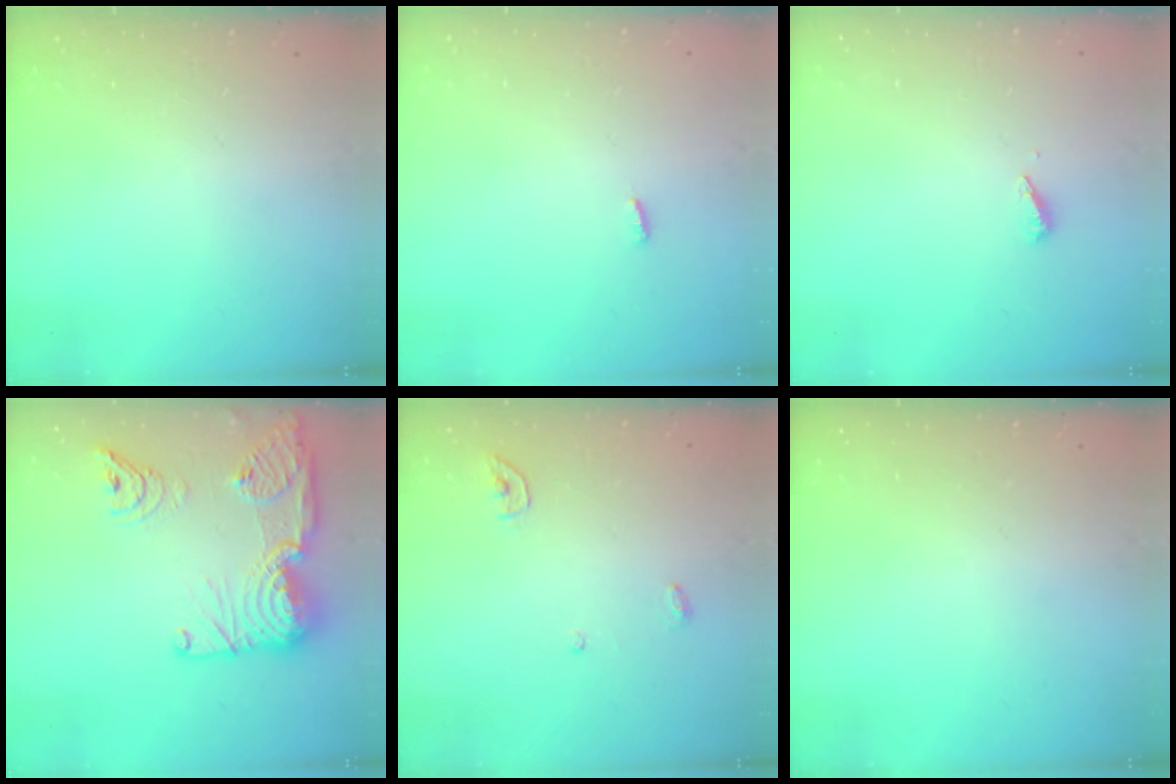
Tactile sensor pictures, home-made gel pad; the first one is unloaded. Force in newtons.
{"total": 3.0, "press": 2.9, "slide": 0.8}
{"total": 2.8, "press": 2.8, "slide": 0.2}
{"total": 27.4, "press": 26.4, "slide": 7.2}
{"total": 3.7, "press": 3.7, "slide": 0.3}
{"total": 0.0}